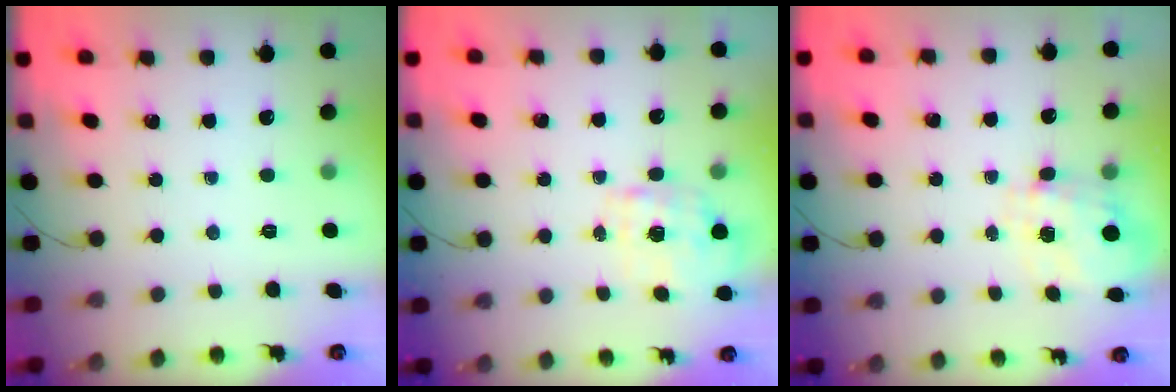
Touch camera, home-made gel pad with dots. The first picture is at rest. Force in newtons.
{"total": 1.8, "press": 1.7, "slide": 0.6}
{"total": 1.5, "press": 1.4, "slide": 0.3}